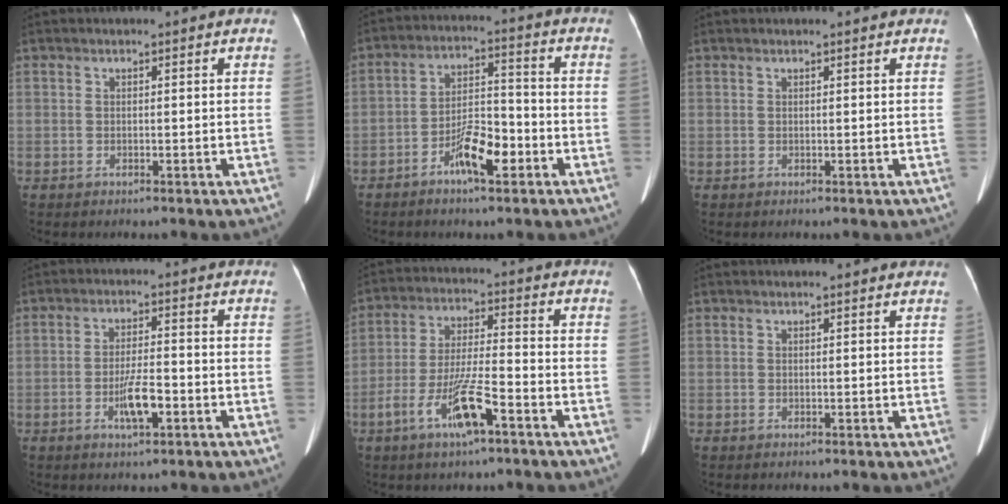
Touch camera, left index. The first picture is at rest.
{"total": 7.7, "force": [-4.0, 2.2, 6.2], "torque": [-0.116, 0.010, -0.068]}
{"total": 1.5, "force": [1.4, 0.1, 0.5], "torque": [-0.011, 0.012, 0.015]}
{"total": 5.0, "force": [-2.0, 1.0, 4.5], "torque": [-0.087, -0.002, -0.034]}
{"total": 9.5, "force": [-4.9, 1.3, 8.0], "torque": [-0.161, -0.006, -0.088]}
{"total": 3.0, "force": [2.8, 0.5, 1.0], "torque": [-0.014, 0.012, 0.025]}